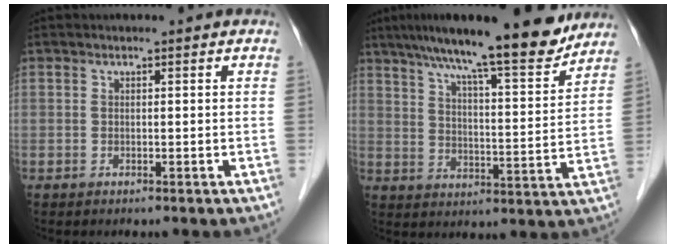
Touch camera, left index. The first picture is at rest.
{"total": 16.6, "force": [13.9, 1.4, 9.0], "torque": [-0.136, 0.001, 0.205]}